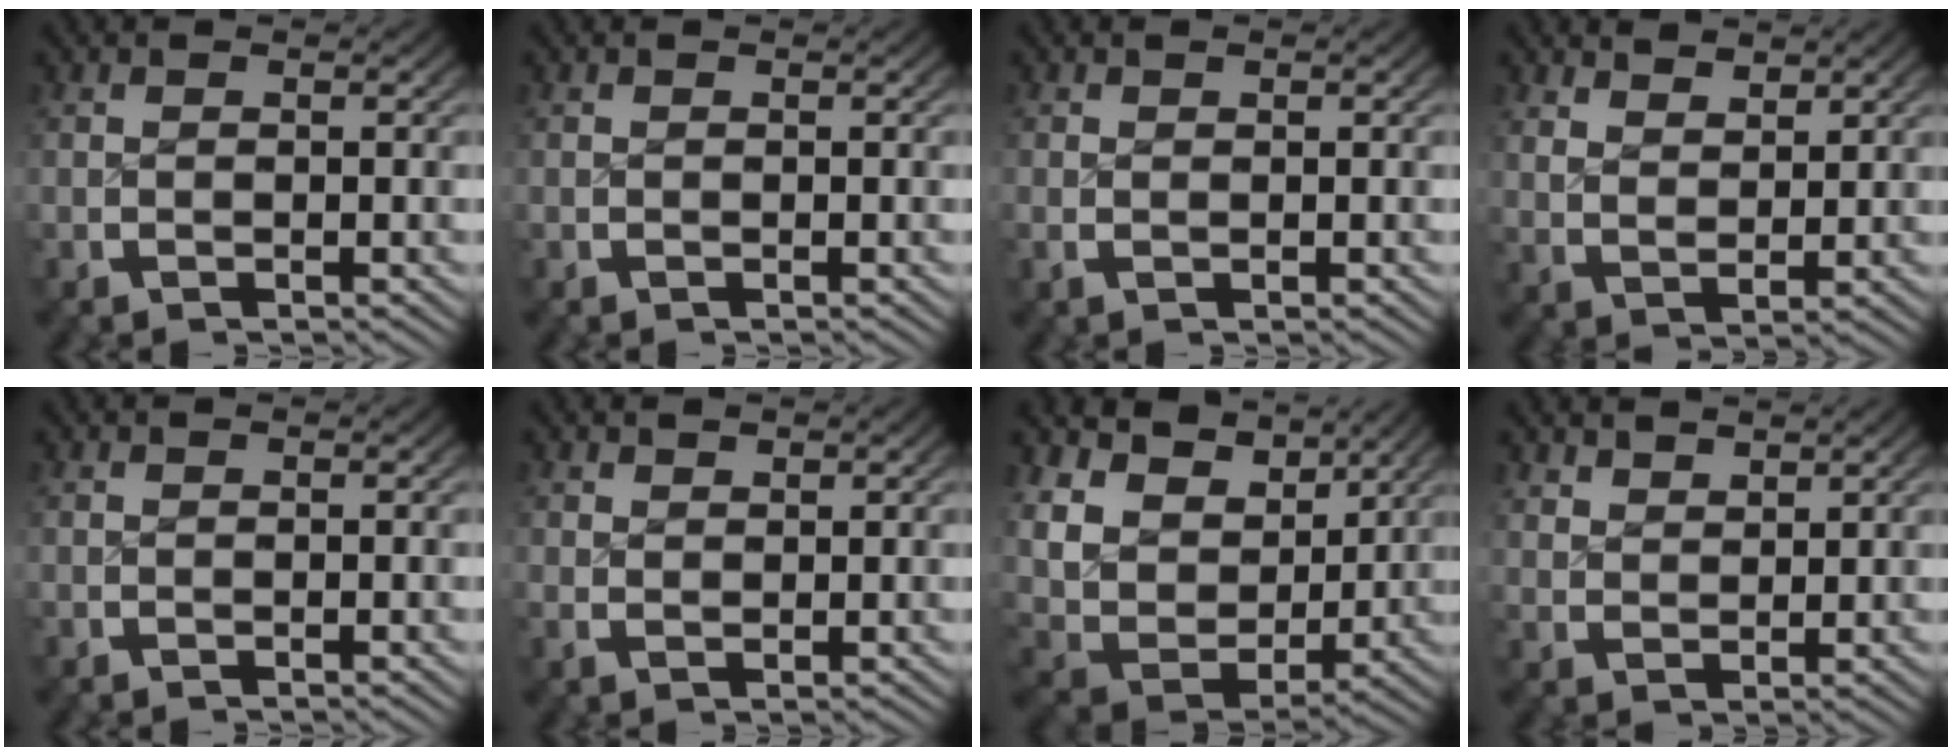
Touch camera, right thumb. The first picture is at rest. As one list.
[{"total": 0.0}, {"total": 0.6, "force": [0.2, 0.4, 0.4], "torque": [-0.009, -0.006, 0.006]}, {"total": 3.0, "force": [2.4, 1.1, 1.4], "torque": [-0.018, -0.005, 0.054]}, {"total": 0.0}, {"total": 1.3, "force": [1.1, 0.6, 0.4], "torque": [-0.001, -0.004, 0.025]}, {"total": 12.6, "force": [2.3, 9.5, 8.0], "torque": [-0.191, -0.033, 0.043]}, {"total": 2.4, "force": [2.3, 0.6, 0.3], "torque": [0.000, -0.002, 0.051]}]